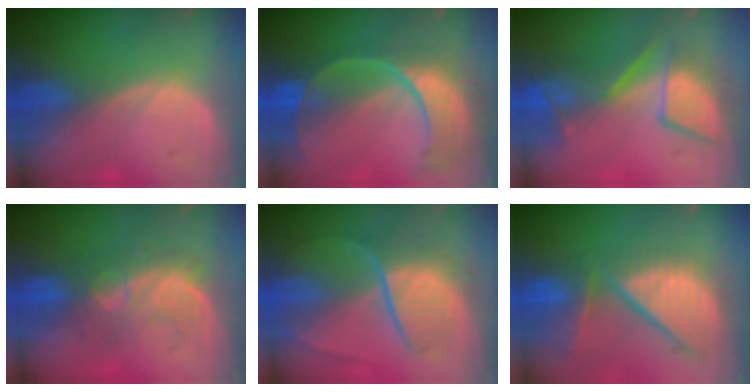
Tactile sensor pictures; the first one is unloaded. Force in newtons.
{"total": 11.1, "press": 9.3, "slide": 6.1}
{"total": 8.8, "press": 8.8, "slide": 0.6}
{"total": 7.8, "press": 7.7, "slide": 1.3}
{"total": 9.0, "press": 7.4, "slide": 5.1}
{"total": 13.1, "press": 10.9, "slide": 7.3}